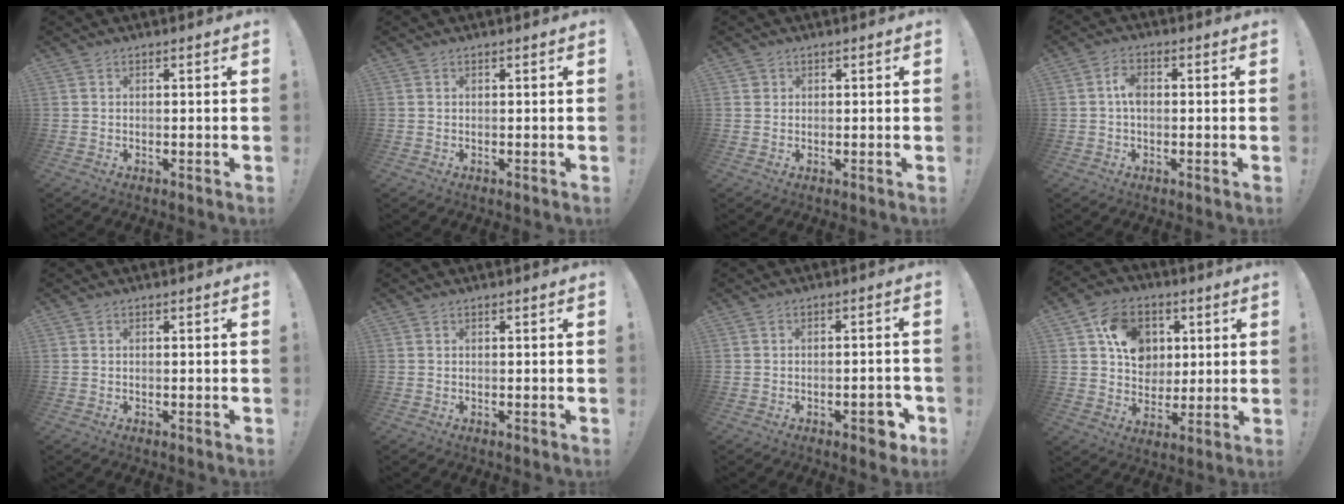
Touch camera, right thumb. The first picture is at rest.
{"total": 0.0}
{"total": 1.3, "force": [0.7, 1.1, 0.2], "torque": [-0.004, 0.002, 0.013]}
{"total": 4.1, "force": [0.2, 2.6, 3.2], "torque": [-0.043, 0.004, 0.002]}
{"total": 0.0}
{"total": 0.0}
{"total": 5.6, "force": [-3.0, 2.3, 4.2], "torque": [-0.039, 0.010, -0.047]}
{"total": 14.3, "force": [4.8, 11.7, 6.7], "torque": [-0.092, -0.012, 0.099]}